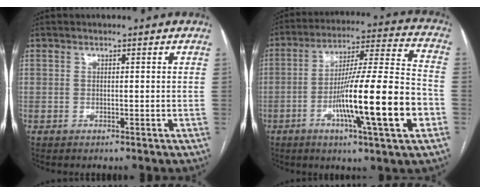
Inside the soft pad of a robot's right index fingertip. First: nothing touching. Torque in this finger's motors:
{"motor_torque": [1.94, -0.19, 1.05, 0.21]}